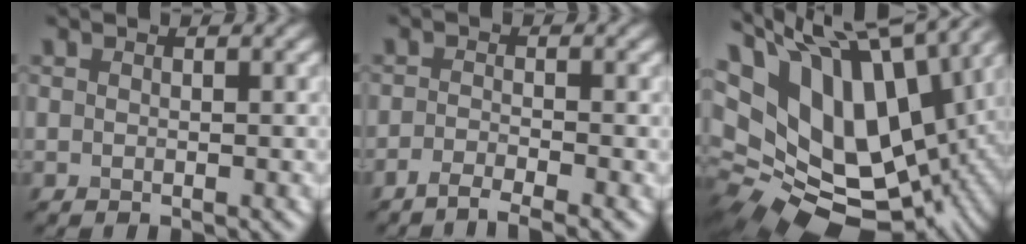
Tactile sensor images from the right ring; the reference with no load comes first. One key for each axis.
{"total": 2.2, "fx": -1.7, "fy": 0.3, "fz": 1.3, "tx": -0.026, "ty": -0.006, "tz": -0.038}
{"total": 19.8, "fx": 6.1, "fy": 12.2, "fz": 14.3, "tx": -0.258, "ty": 0.023, "tz": 0.137}